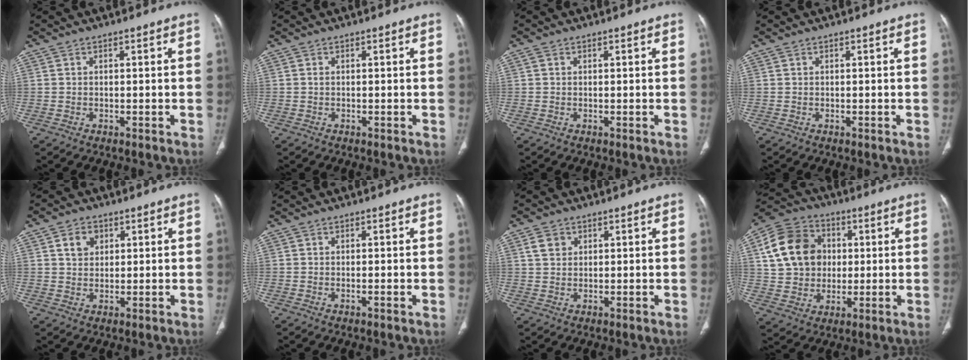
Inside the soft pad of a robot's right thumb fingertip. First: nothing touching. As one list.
[{"total": 0.0}, {"total": 0.5, "force": [0.2, 0.5, 0.2], "torque": [-0.003, 0.001, 0.002]}, {"total": 0.0}, {"total": 4.5, "force": [1.8, 3.5, 2.2], "torque": [-0.014, -0.007, 0.031]}, {"total": 0.8, "force": [-0.1, 0.1, 0.8], "torque": [-0.011, 0.000, -0.002]}, {"total": 3.4, "force": [1.5, 2.6, 1.5], "torque": [-0.014, -0.004, 0.030]}, {"total": 15.6, "force": [3.0, 12.9, 8.2], "torque": [-0.132, 0.015, 0.054]}]